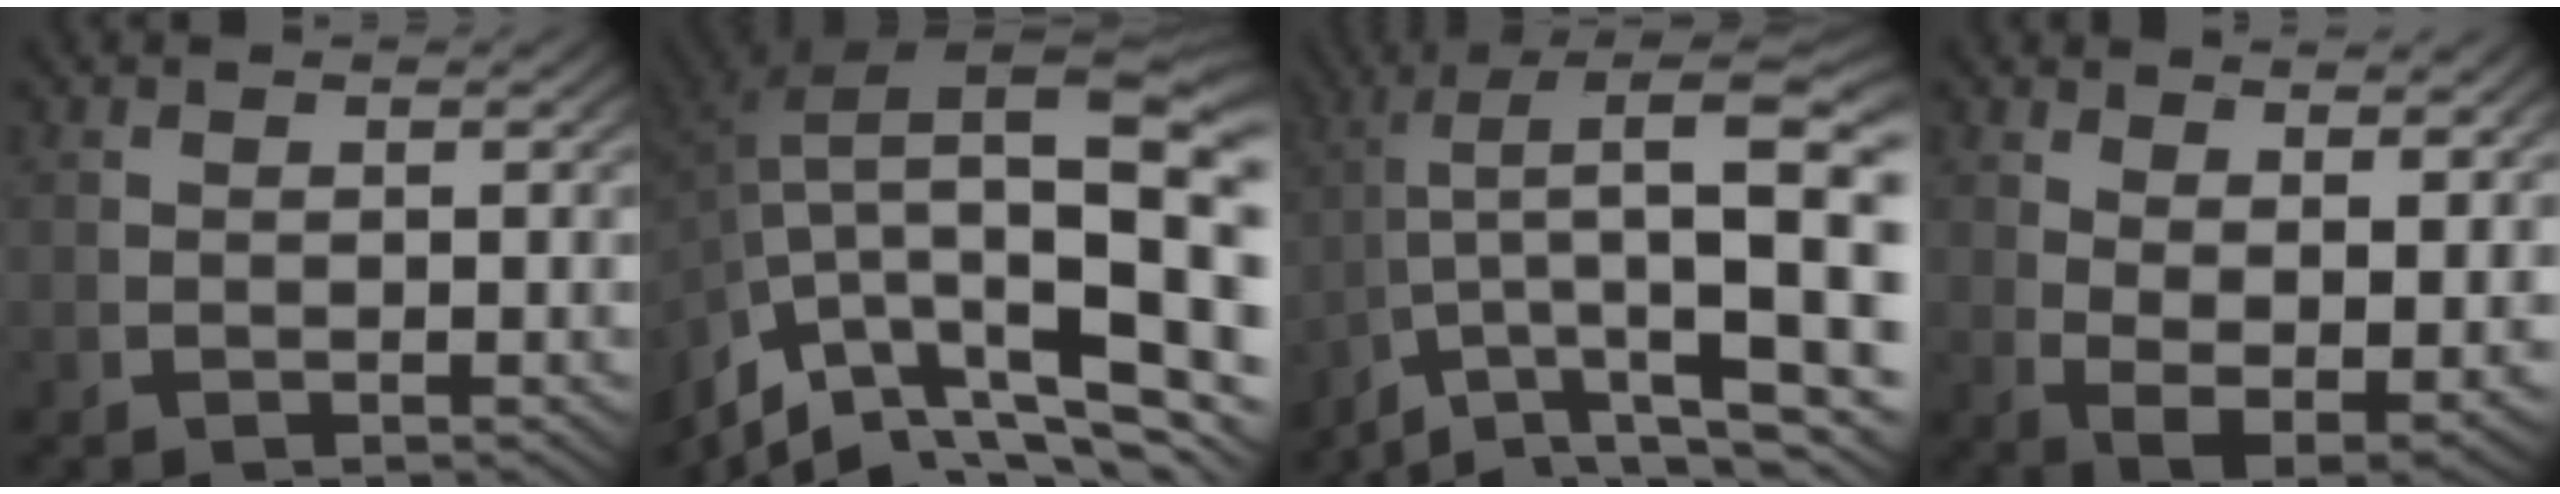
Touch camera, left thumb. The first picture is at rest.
{"total": 19.6, "force": [-1.9, 11.8, 15.5], "torque": [-0.263, -0.064, 0.004]}
{"total": 11.5, "force": [0.4, 4.8, 10.5], "torque": [-0.152, -0.009, 0.020]}
{"total": 8.8, "force": [-0.9, 6.1, 6.2], "torque": [-0.126, -0.058, 0.011]}